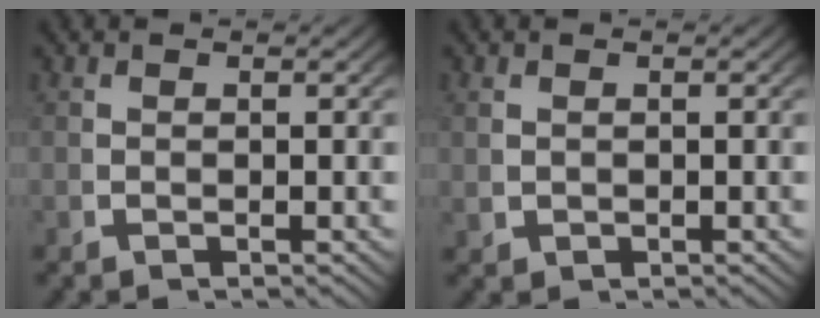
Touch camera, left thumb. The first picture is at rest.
{"total": 1.1, "force": [0.3, 0.9, 0.5], "torque": [-0.014, -0.005, 0.014]}